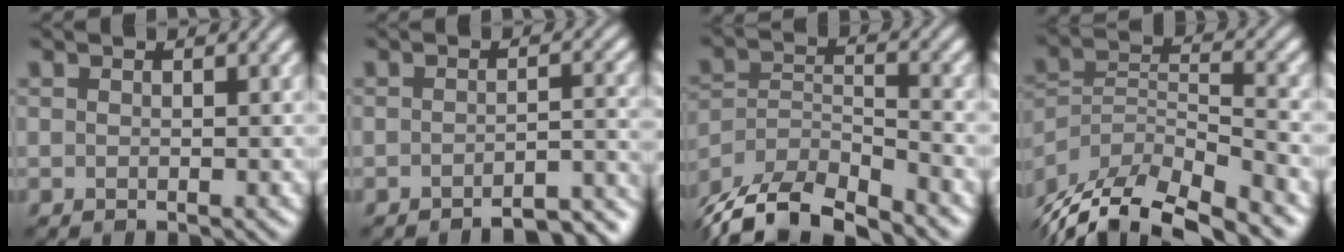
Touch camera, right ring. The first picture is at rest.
{"total": 4.8, "force": [-4.1, 1.0, 2.3], "torque": [-0.020, 0.007, -0.049]}
{"total": 9.1, "force": [-8.2, 2.3, 3.3], "torque": [-0.063, -0.006, -0.147]}
{"total": 11.2, "force": [-9.6, 3.3, 4.8], "torque": [-0.089, -0.004, -0.161]}